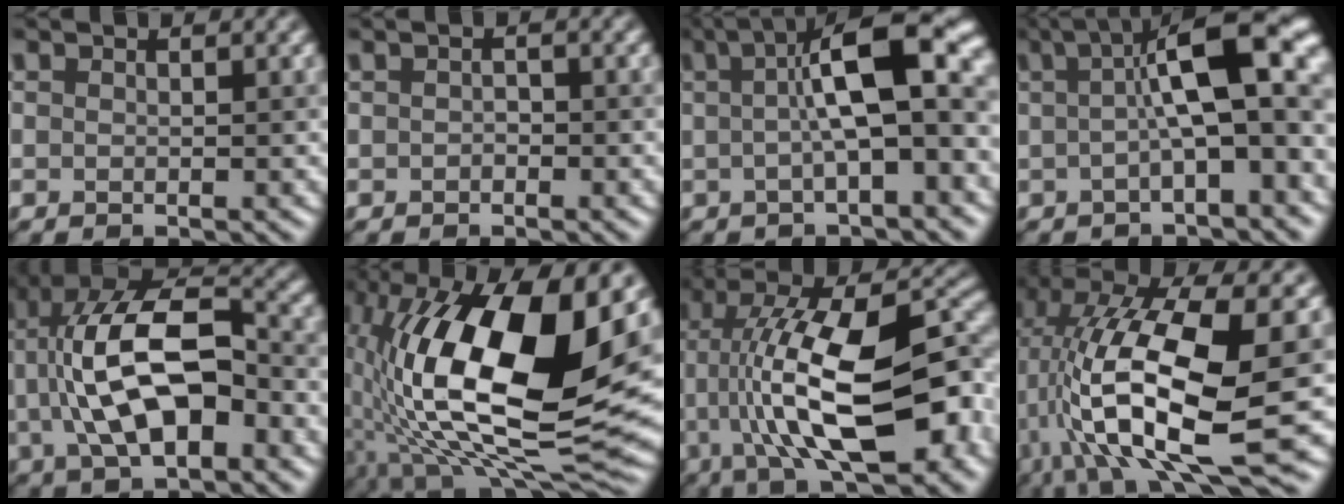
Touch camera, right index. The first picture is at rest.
{"total": 0.5, "force": [-0.2, 0.4, 0.3], "torque": [-0.003, 0.005, -0.003]}
{"total": 8.9, "force": [0.7, 2.3, 8.6], "torque": [-0.113, 0.030, 0.004]}
{"total": 9.9, "force": [0.6, 2.6, 9.6], "torque": [-0.121, 0.030, 0.001]}
{"total": 11.2, "force": [-1.1, 5.3, 9.8], "torque": [-0.181, 0.025, -0.024]}
{"total": 17.5, "force": [1.8, 6.6, 16.1], "torque": [-0.284, 0.018, 0.026]}
{"total": 14.6, "force": [-1.8, 5.3, 13.4], "torque": [-0.212, 0.025, -0.038]}
{"total": 14.8, "force": [-0.4, 5.5, 13.8], "torque": [-0.263, 0.000, 0.000]}